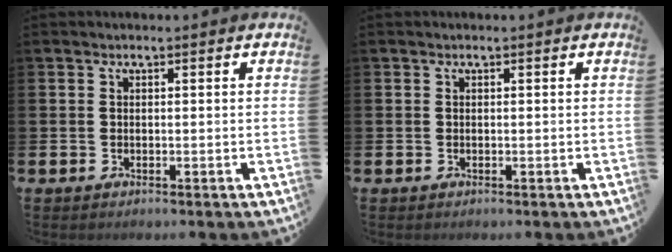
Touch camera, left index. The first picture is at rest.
{"total": 0.0}